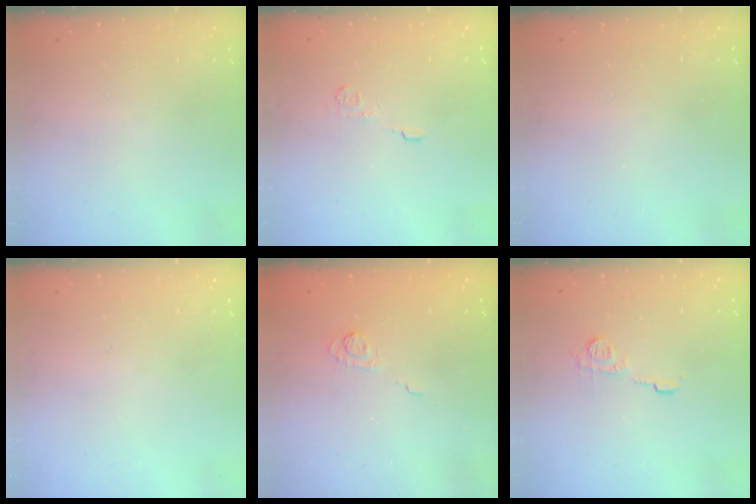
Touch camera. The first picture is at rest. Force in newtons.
{"total": 3.8, "press": 3.8, "slide": 0.5}
{"total": 0.0}
{"total": 0.0}
{"total": 3.1, "press": 2.7, "slide": 1.6}
{"total": 6.2, "press": 6.2, "slide": 0.2}